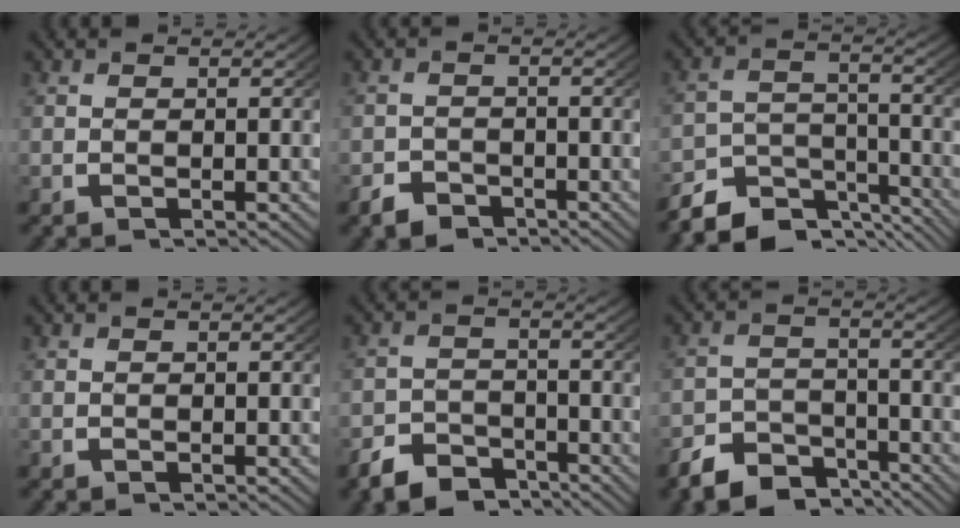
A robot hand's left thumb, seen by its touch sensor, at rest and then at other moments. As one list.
[{"total": 2.5, "force": [-2.1, 1.2, 0.2], "torque": [-0.003, -0.011, -0.035]}, {"total": 7.3, "force": [-6.0, 3.1, 2.8], "torque": [-0.033, -0.018, -0.102]}, {"total": 0.0}, {"total": 5.1, "force": [-4.1, 2.8, 1.2], "torque": [-0.013, -0.019, -0.070]}, {"total": 6.5, "force": [-5.1, 3.5, 2.0], "torque": [-0.027, -0.022, -0.086]}]